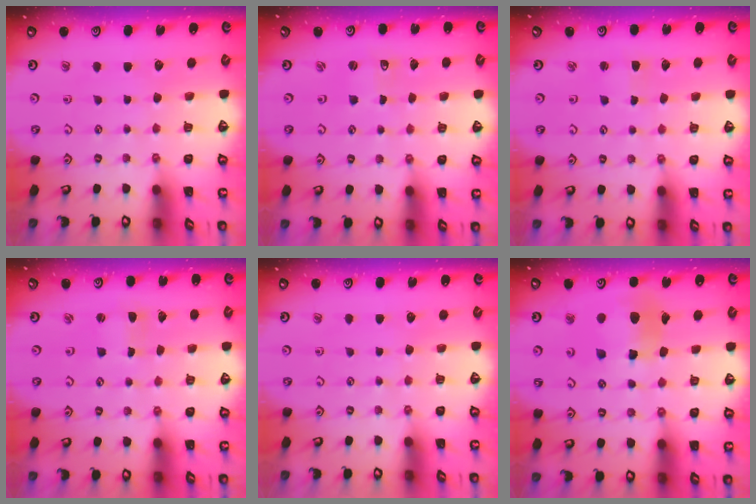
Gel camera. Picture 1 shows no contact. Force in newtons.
{"total": 2.3, "press": 2.3, "slide": 0.4}
{"total": 2.6, "press": 2.6, "slide": 0.3}
{"total": 0.6, "press": 0.5, "slide": 0.2}
{"total": 0.0}
{"total": 12.9, "press": 12.8, "slide": 1.7}